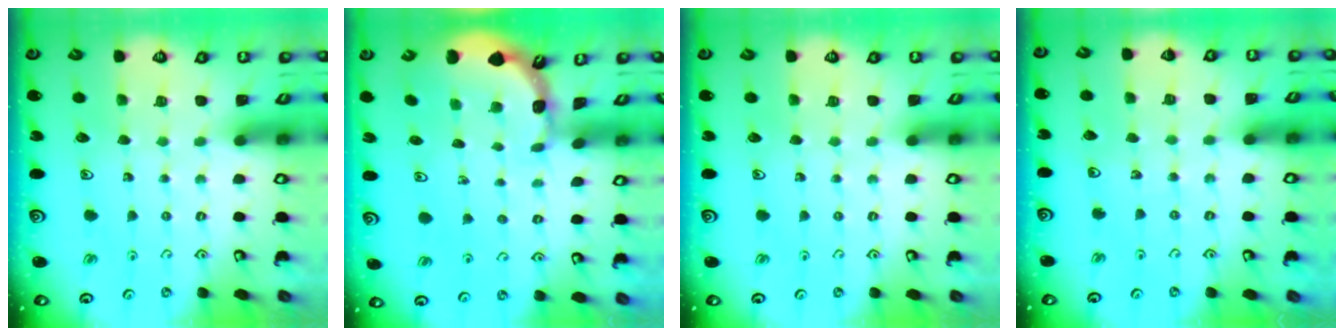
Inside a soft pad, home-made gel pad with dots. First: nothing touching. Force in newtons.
{"total": 1.6, "press": 1.6, "slide": 0.3}
{"total": 0.0}
{"total": 1.6, "press": 1.6, "slide": 0.2}